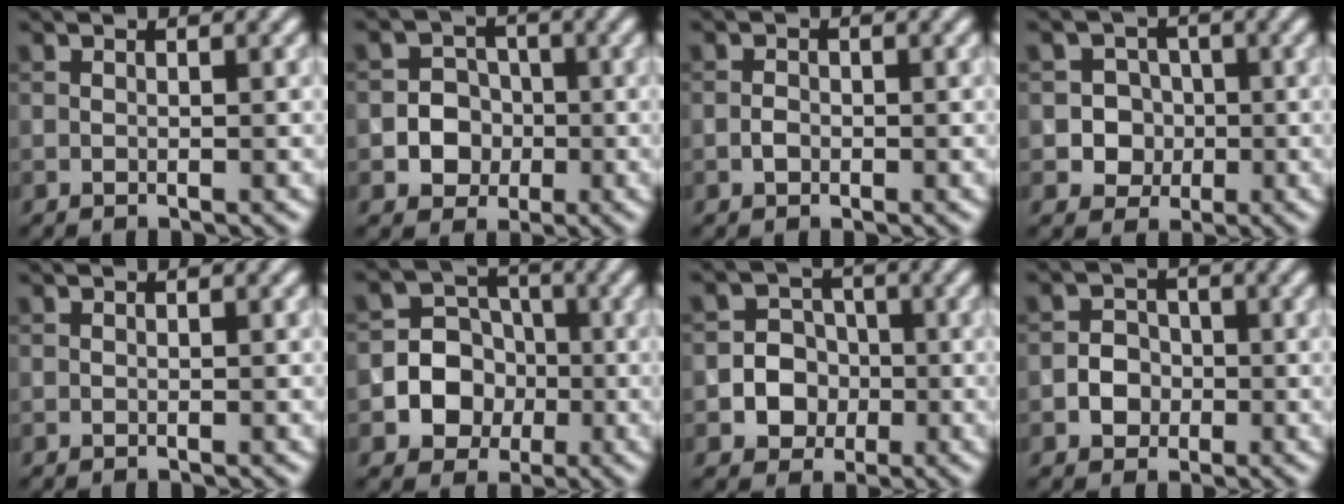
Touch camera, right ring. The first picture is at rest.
{"total": 4.1, "force": [-0.8, 3.8, 1.2], "torque": [0.006, 0.004, -0.034]}
{"total": 1.0, "force": [-0.4, 0.7, 0.5], "torque": [-0.010, 0.001, -0.010]}
{"total": 3.7, "force": [-0.6, 3.6, 0.9], "torque": [0.008, 0.010, -0.029]}
{"total": 0.0}
{"total": 7.4, "force": [-1.7, 6.9, 2.0], "torque": [-0.021, 0.017, -0.057]}
{"total": 4.6, "force": [-1.0, 4.3, 1.4], "torque": [0.004, 0.010, -0.039]}
{"total": 2.5, "force": [-0.7, 2.2, 0.9], "torque": [0.000, 0.002, -0.024]}